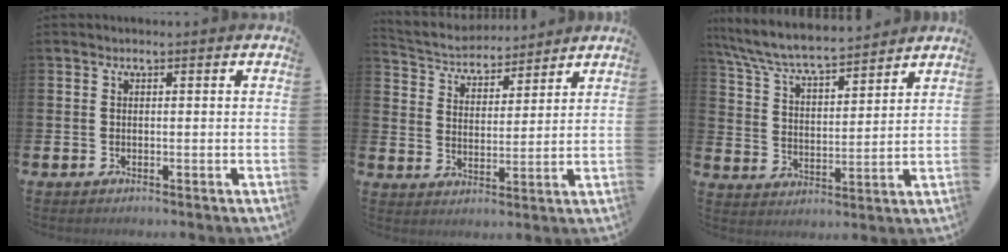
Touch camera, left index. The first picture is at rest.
{"total": 4.7, "force": [4.5, 1.3, 0.1], "torque": [-0.023, -0.036, 0.074]}
{"total": 7.4, "force": [7.0, 0.6, 2.2], "torque": [-0.070, -0.048, 0.121]}